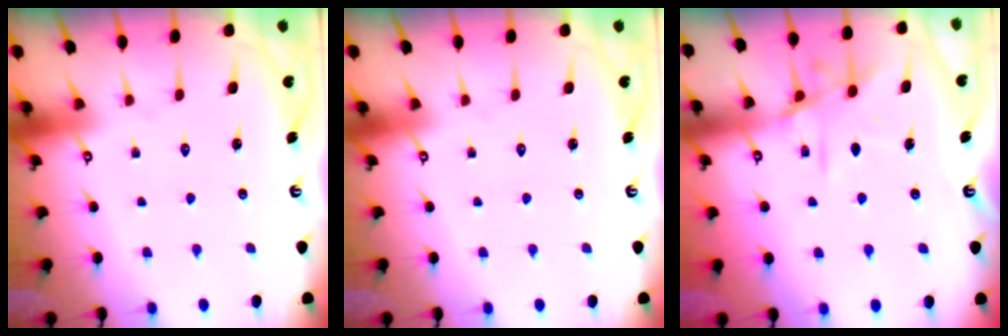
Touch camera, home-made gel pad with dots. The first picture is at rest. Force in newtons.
{"total": 0.0}
{"total": 10.4, "press": 10.4, "slide": 0.9}